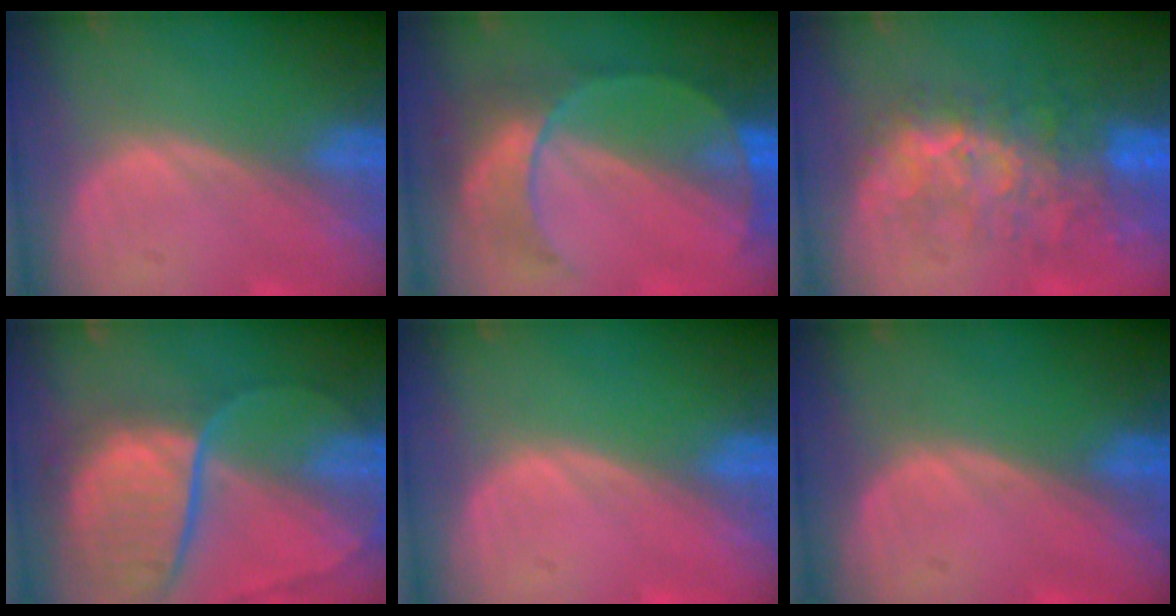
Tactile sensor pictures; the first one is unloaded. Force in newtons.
{"total": 7.3, "press": 7.3, "slide": 0.2}
{"total": 9.1, "press": 8.5, "slide": 3.1}
{"total": 11.0, "press": 9.2, "slide": 6.1}
{"total": 0.0}
{"total": 0.0}